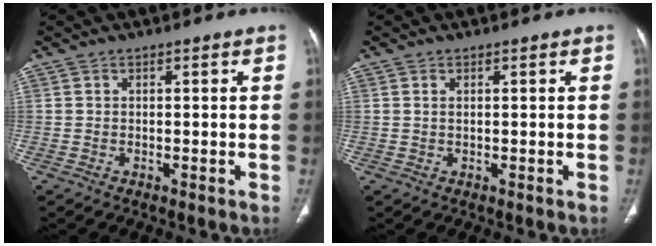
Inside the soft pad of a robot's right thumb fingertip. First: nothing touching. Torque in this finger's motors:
{"motor_torque": [-0.08, -0.53, 0.42, 0.06, -0.03]}